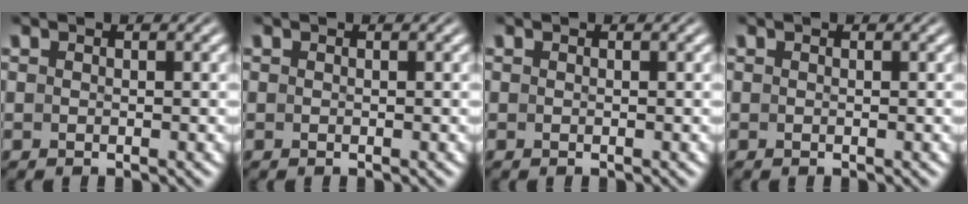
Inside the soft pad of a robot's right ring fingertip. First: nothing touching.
{"total": 0.0}
{"total": 0.0}
{"total": 0.0}